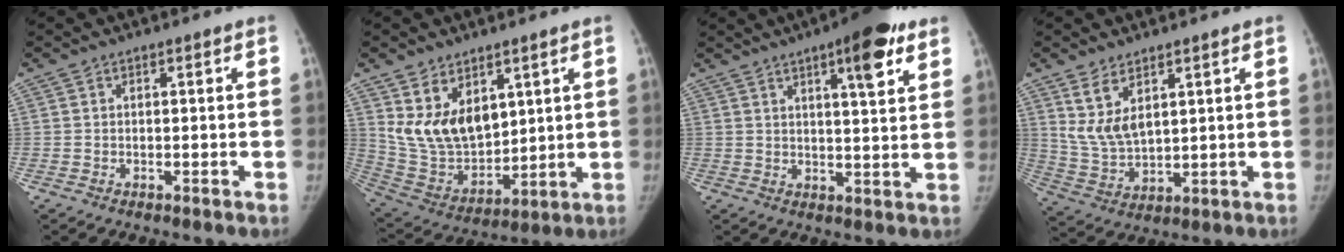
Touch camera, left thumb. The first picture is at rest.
{"total": 14.4, "force": [6.4, 9.1, 9.1], "torque": [-0.132, -0.036, 0.150]}
{"total": 11.0, "force": [6.0, 2.7, 8.8], "torque": [-0.107, -0.025, 0.078]}
{"total": 8.2, "force": [4.2, 4.1, 5.8], "torque": [-0.105, -0.020, 0.098]}